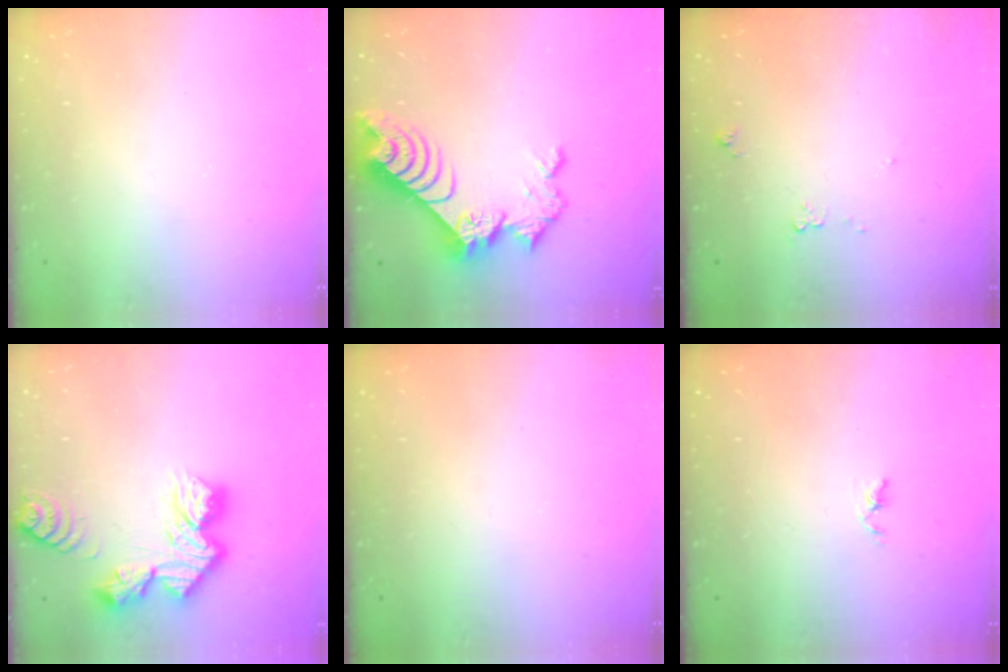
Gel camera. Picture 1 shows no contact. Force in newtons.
{"total": 10.0, "press": 10.0, "slide": 0.9}
{"total": 5.5, "press": 5.5, "slide": 0.7}
{"total": 12.8, "press": 12.7, "slide": 1.1}
{"total": 0.0}
{"total": 1.8, "press": 1.7, "slide": 0.3}